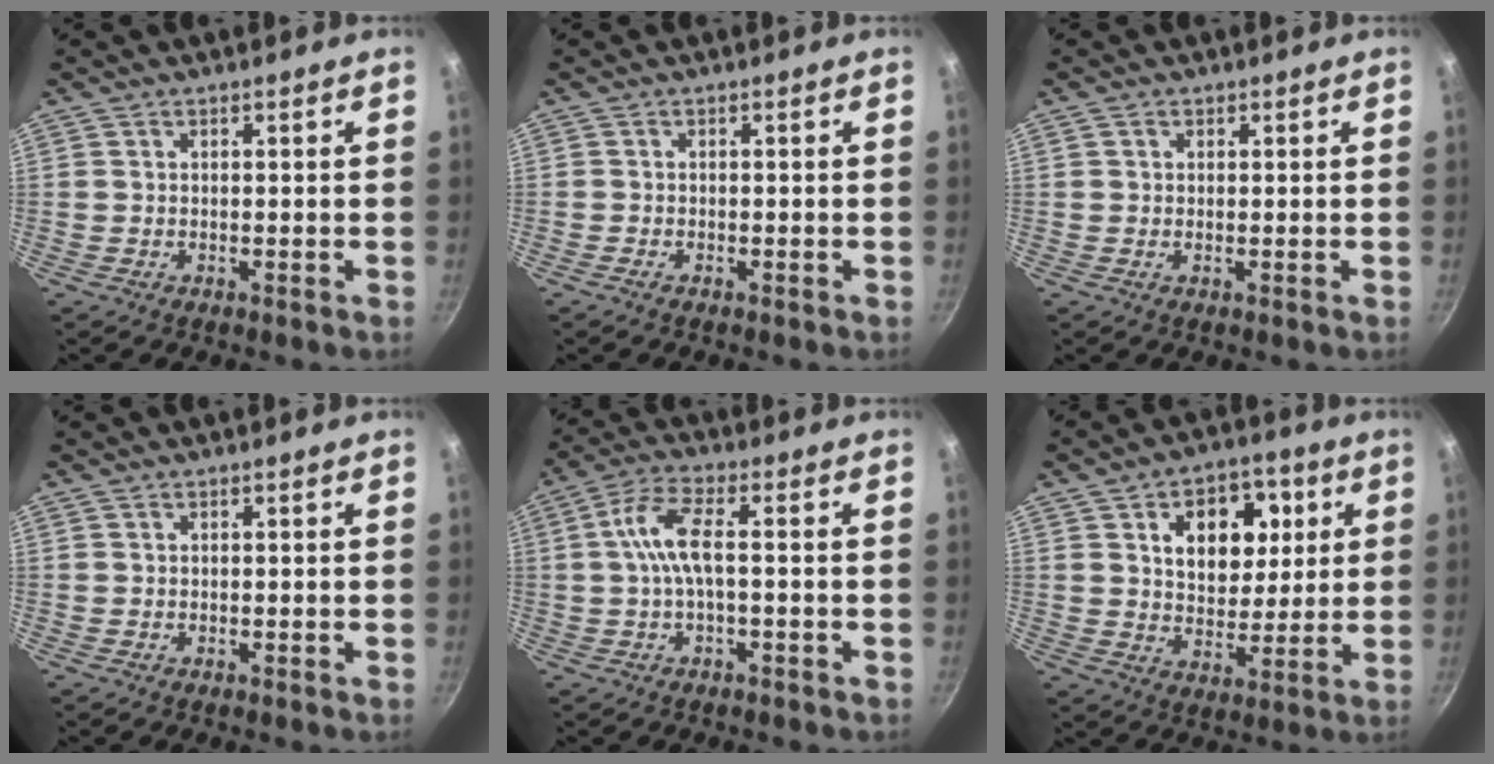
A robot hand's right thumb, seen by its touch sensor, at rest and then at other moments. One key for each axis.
{"total": 0.7, "fx": -0.5, "fy": 0.3, "fz": 0.3, "tx": -0.013, "ty": 0.002, "tz": -0.014}
{"total": 0.9, "fx": 0.3, "fy": 0.7, "fz": 0.4, "tx": -0.006, "ty": 0.004, "tz": 0.003}
{"total": 0.0}
{"total": 7.3, "fx": -0.3, "fy": 2.7, "fz": 6.8, "tx": -0.147, "ty": 0.025, "tz": -0.013}
{"total": 13.9, "fx": 4.4, "fy": 9.6, "fz": 9.1, "tx": -0.081, "ty": -0.013, "tz": 0.066}